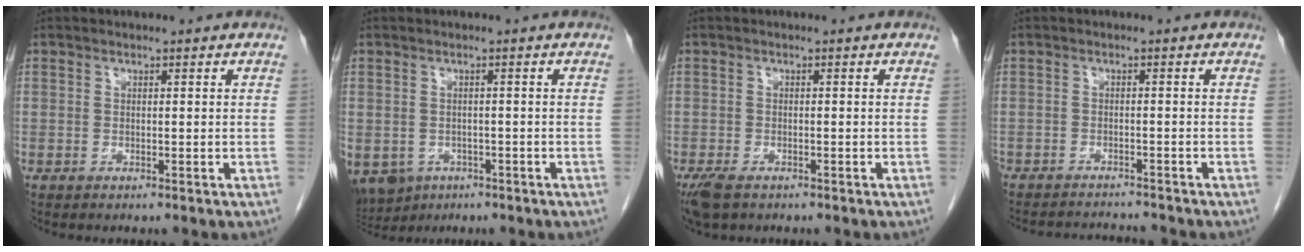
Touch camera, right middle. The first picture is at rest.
{"total": 10.0, "force": [-5.6, 7.4, 3.7], "torque": [-0.100, -0.011, -0.075]}
{"total": 4.0, "force": [-2.8, 1.8, 2.3], "torque": [-0.050, -0.011, -0.047]}
{"total": 6.2, "force": [-6.1, 0.3, 0.9], "torque": [-0.008, -0.004, -0.090]}